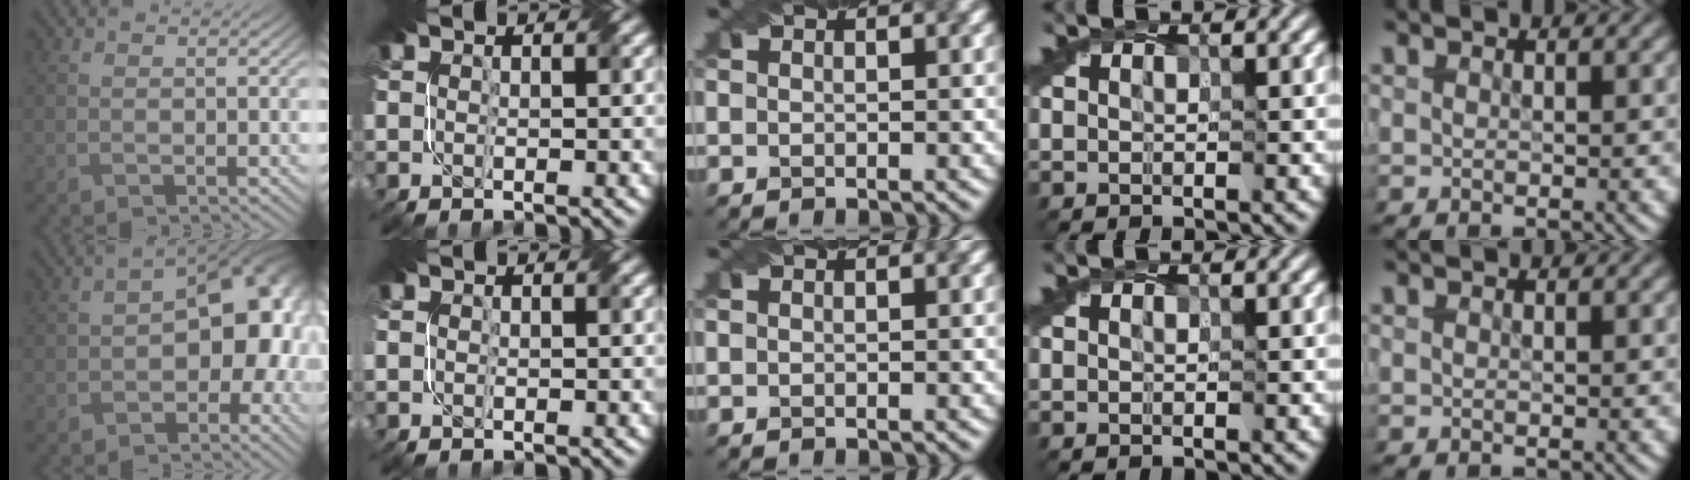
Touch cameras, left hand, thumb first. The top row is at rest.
{"thumb": {"total": 10.0, "force": [-1.4, 6.4, 7.6], "torque": [-0.086, -0.007, -0.028]}, "index": {"total": 0.5, "force": [0.1, 0.5, 0.1], "torque": [0.000, -0.004, 0.002]}}